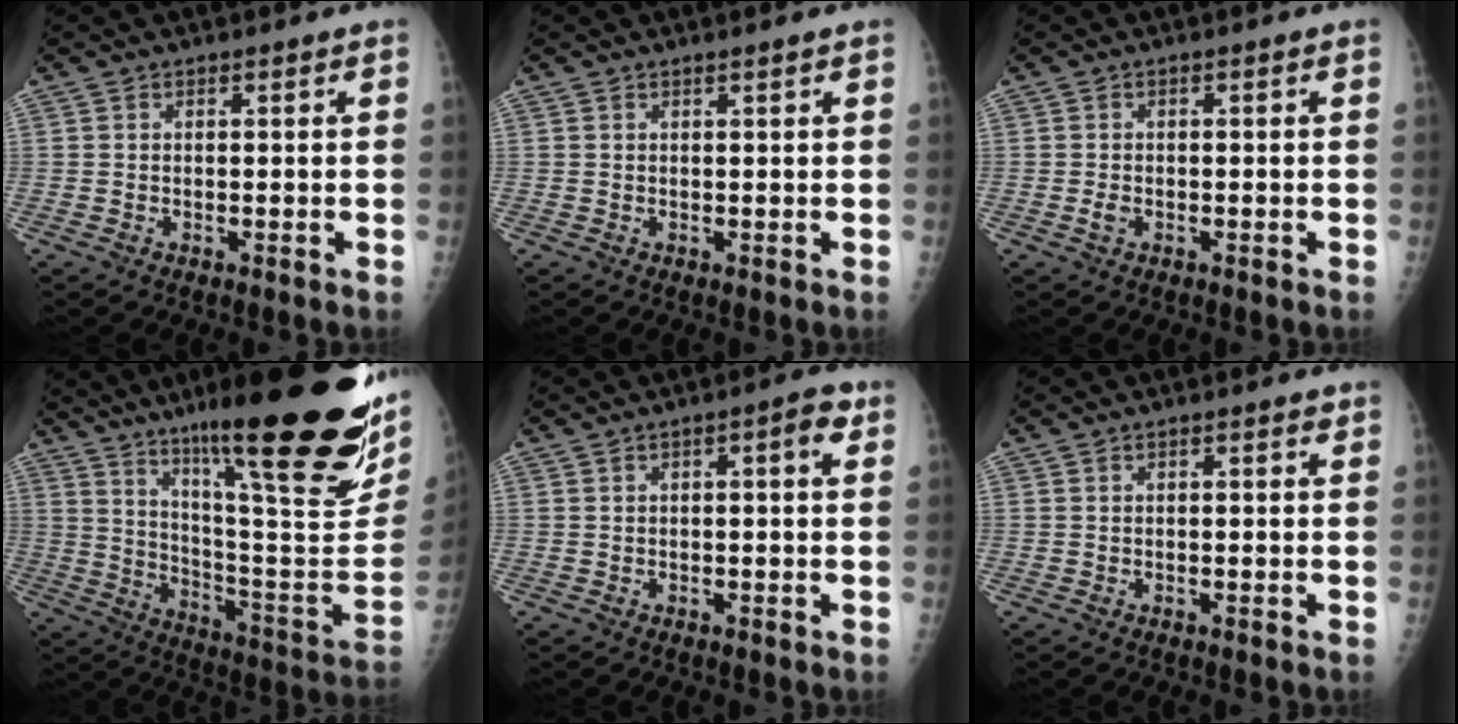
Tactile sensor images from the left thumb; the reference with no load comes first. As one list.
[{"total": 0.5, "force": [0.4, -0.1, 0.4], "torque": [-0.011, -0.003, 0.010]}, {"total": 1.2, "force": [-0.5, 0.8, 0.8], "torque": [-0.017, 0.002, -0.011]}, {"total": 32.9, "force": [19.5, 6.4, 25.6], "torque": [-0.314, -0.059, 0.301]}, {"total": 3.7, "force": [1.0, 1.1, 3.3], "torque": [-0.046, 0.008, 0.011]}, {"total": 1.0, "force": [0.4, 0.4, 0.9], "torque": [-0.009, 0.002, 0.003]}]